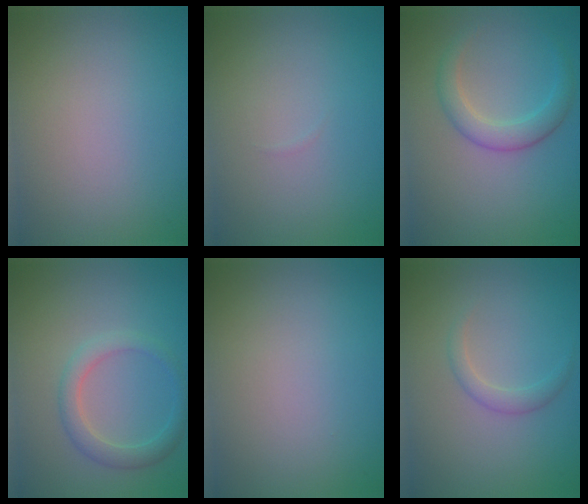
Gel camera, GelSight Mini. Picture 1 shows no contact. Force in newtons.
{"total": 0.0}
{"total": 2.8, "press": 2.8, "slide": 0.2}
{"total": 2.5, "press": 2.5, "slide": 0.1}
{"total": 0.0}
{"total": 1.4, "press": 1.4, "slide": 0.1}